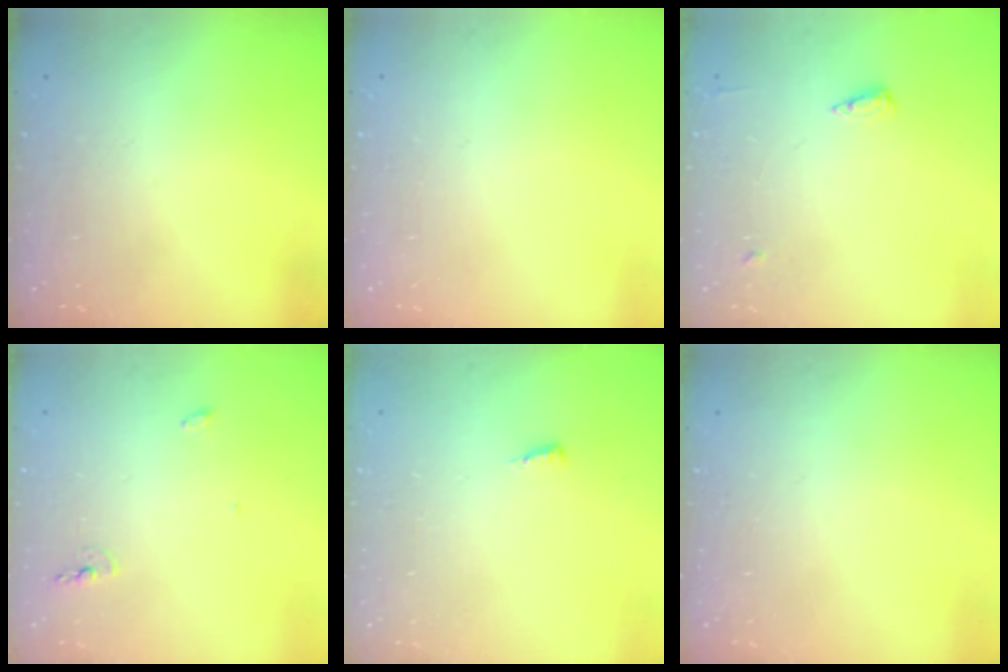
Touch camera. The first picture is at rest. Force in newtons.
{"total": 0.0}
{"total": 5.5, "press": 5.4, "slide": 1.0}
{"total": 4.3, "press": 4.2, "slide": 0.9}
{"total": 4.9, "press": 4.9, "slide": 0.5}
{"total": 0.0}